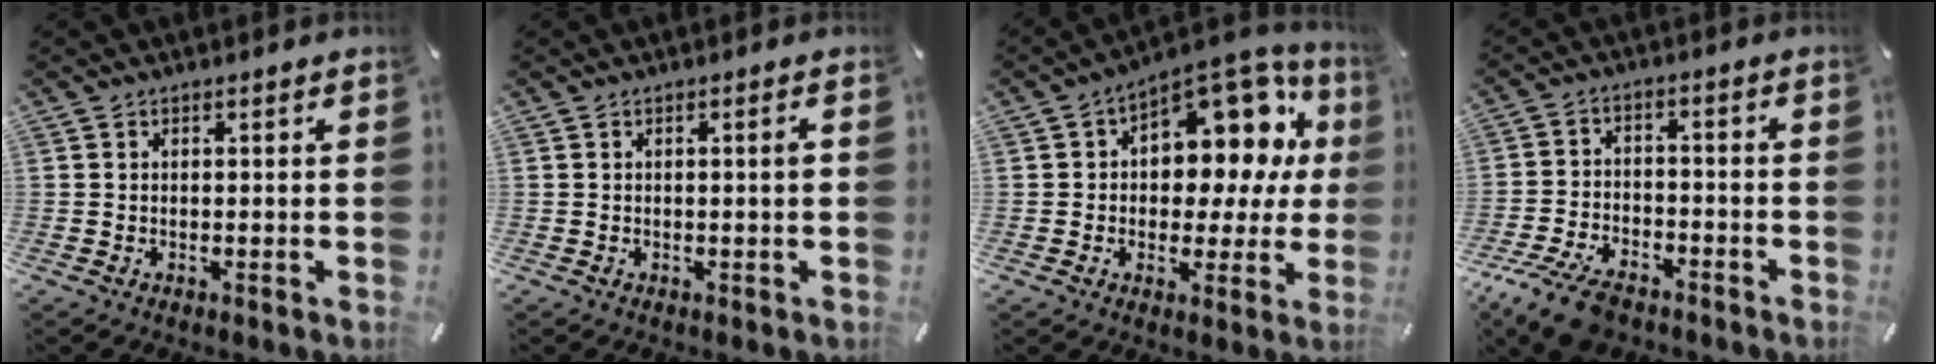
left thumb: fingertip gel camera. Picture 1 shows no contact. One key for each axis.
{"total": 1.6, "fx": -0.1, "fy": 0.0, "fz": 1.6, "tx": -0.028, "ty": -0.004, "tz": -0.002}
{"total": 14.4, "fx": 6.4, "fy": 9.0, "fz": 9.3, "tx": -0.114, "ty": -0.057, "tz": 0.112}
{"total": 9.5, "fx": -6.9, "fy": 4.4, "fz": 4.8, "tx": -0.098, "ty": 0.033, "tz": -0.130}